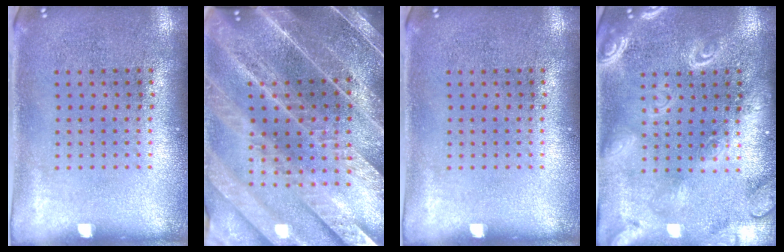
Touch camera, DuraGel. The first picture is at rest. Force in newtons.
{"total": 4.5, "press": 4.0, "slide": 2.0}
{"total": 0.0}
{"total": 3.0, "press": 3.0, "slide": 0.3}